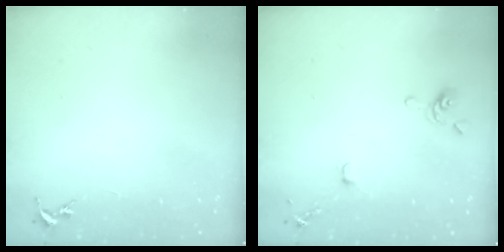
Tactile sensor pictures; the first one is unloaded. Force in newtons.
{"total": 4.6, "press": 4.6, "slide": 0.7}